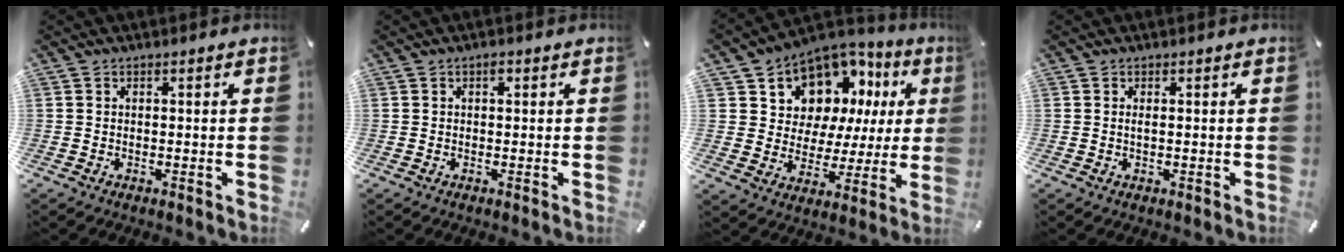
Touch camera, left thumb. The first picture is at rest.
{"total": 1.1, "force": [0.3, 0.6, 0.8], "torque": [-0.009, 0.001, 0.003]}
{"total": 11.3, "force": [7.3, 8.3, 2.5], "torque": [-0.058, -0.068, 0.138]}
{"total": 1.0, "force": [0.2, 0.3, 0.9], "torque": [-0.018, 0.000, 0.003]}